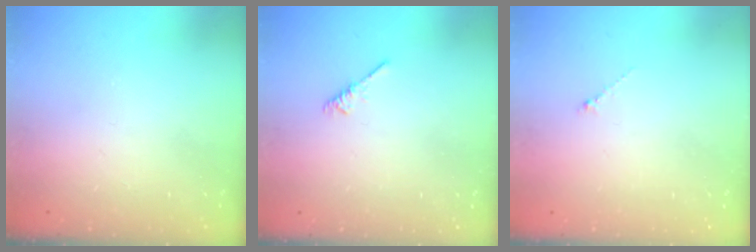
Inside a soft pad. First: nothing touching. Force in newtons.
{"total": 1.9, "press": 1.8, "slide": 0.5}
{"total": 0.6, "press": 0.5, "slide": 0.3}